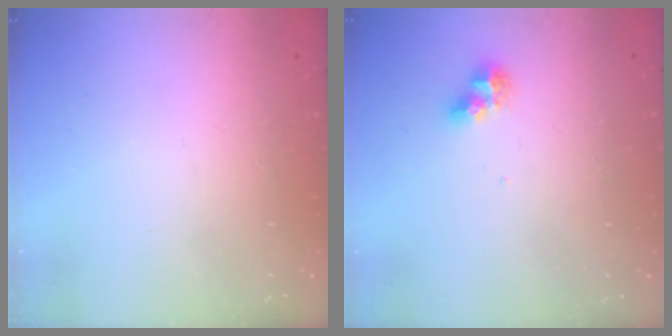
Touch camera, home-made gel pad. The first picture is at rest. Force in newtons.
{"total": 7.8, "press": 7.7, "slide": 0.9}